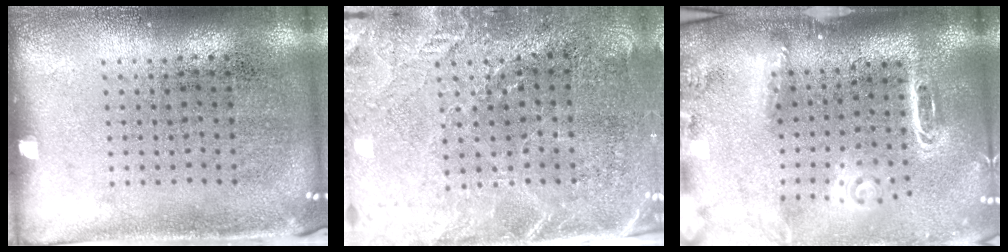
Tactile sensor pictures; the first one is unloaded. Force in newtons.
{"total": 2.9, "press": 2.7, "slide": 1.0}
{"total": 3.0, "press": 2.1, "slide": 2.1}